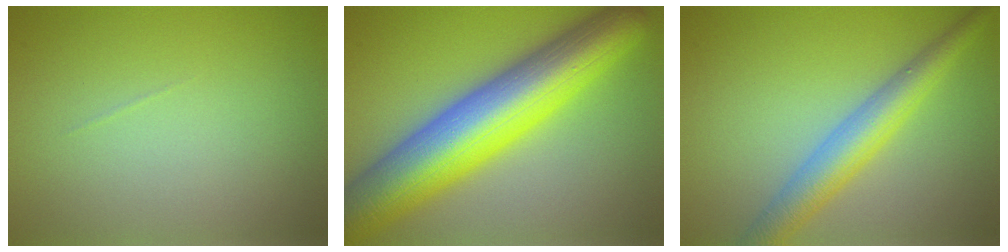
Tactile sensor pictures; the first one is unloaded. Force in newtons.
{"total": 13.1, "press": 13.1, "slide": 0.4}
{"total": 4.8, "press": 4.8, "slide": 0.1}